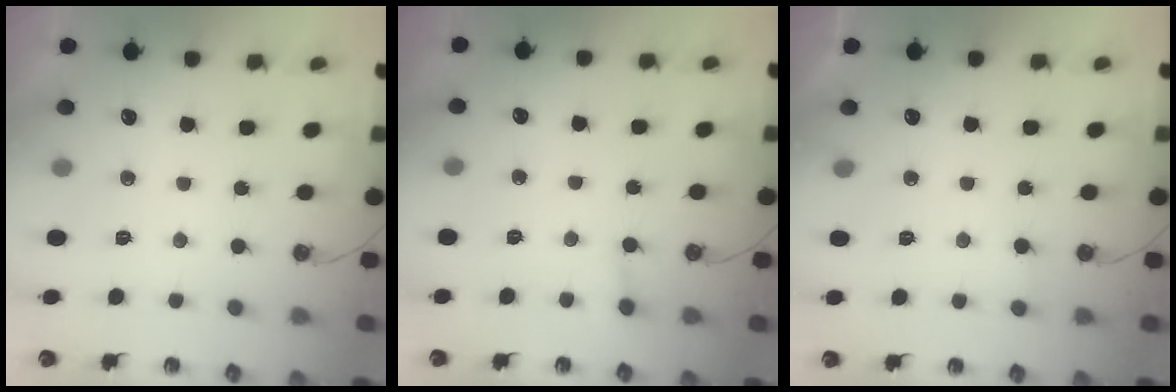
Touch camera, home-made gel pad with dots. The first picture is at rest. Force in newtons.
{"total": 3.3, "press": 3.3, "slide": 0.4}
{"total": 5.1, "press": 5.1, "slide": 0.4}